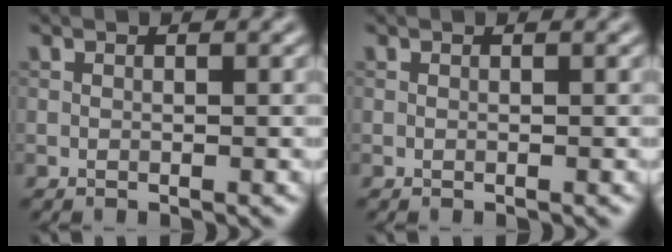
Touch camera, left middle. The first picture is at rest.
{"total": 0.0}